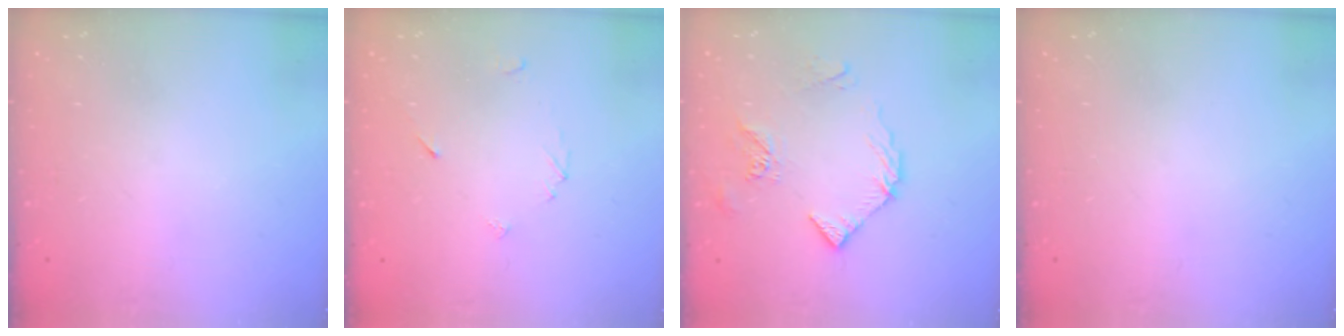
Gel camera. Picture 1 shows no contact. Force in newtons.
{"total": 2.6, "press": 2.6, "slide": 0.2}
{"total": 8.0, "press": 8.0, "slide": 0.8}
{"total": 0.0}